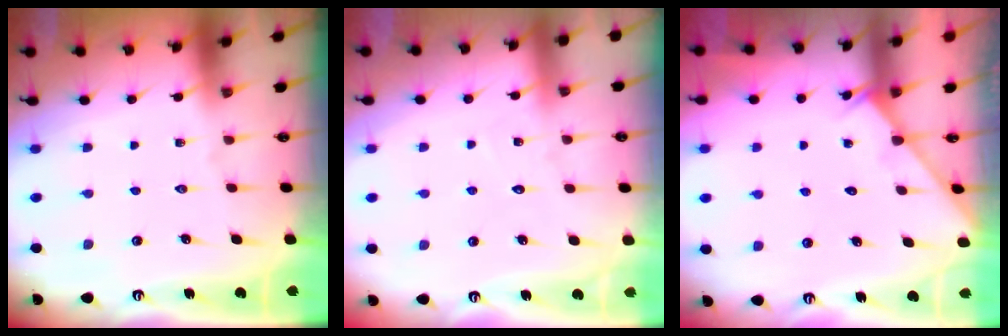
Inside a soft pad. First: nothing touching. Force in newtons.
{"total": 3.2, "press": 3.2, "slide": 0.3}
{"total": 2.6, "press": 2.6, "slide": 0.3}